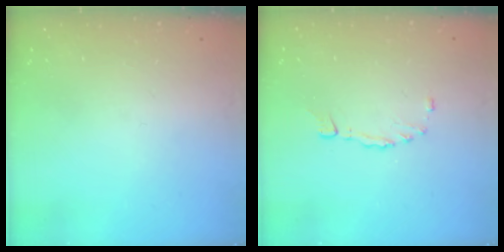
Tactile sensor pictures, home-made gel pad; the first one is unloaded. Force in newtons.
{"total": 1.3, "press": 1.3, "slide": 0.3}